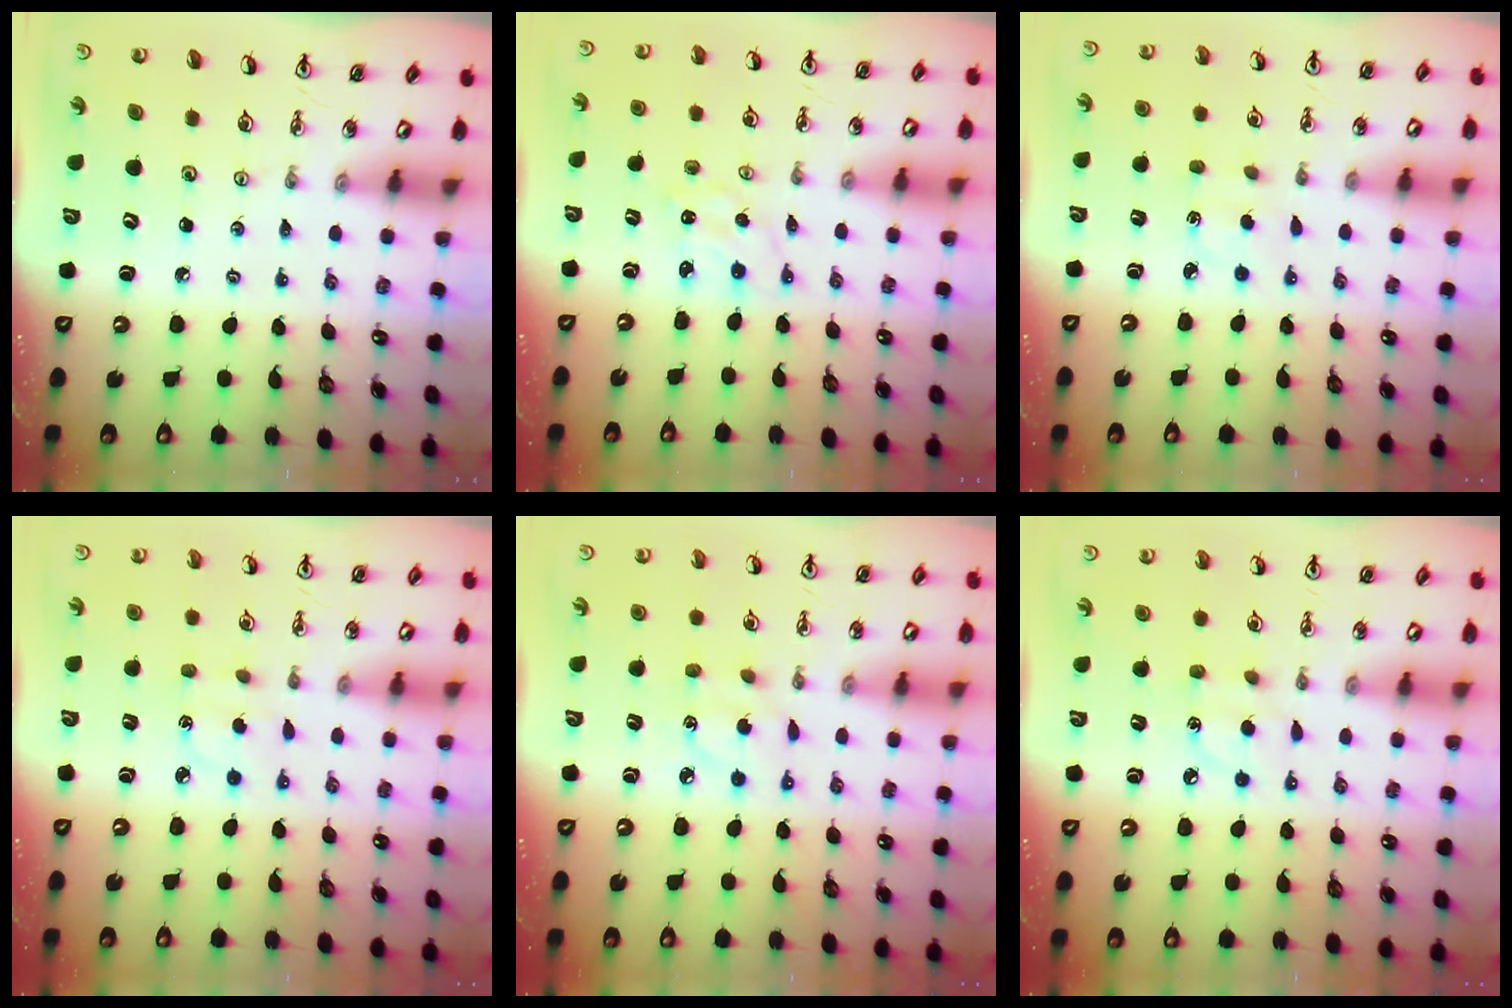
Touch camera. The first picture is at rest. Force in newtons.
{"total": 0.6, "press": 0.4, "slide": 0.4}
{"total": 1.6, "press": 1.5, "slide": 0.5}
{"total": 3.0, "press": 2.9, "slide": 0.8}
{"total": 4.0, "press": 4.0, "slide": 0.3}
{"total": 7.0, "press": 7.0, "slide": 0.5}